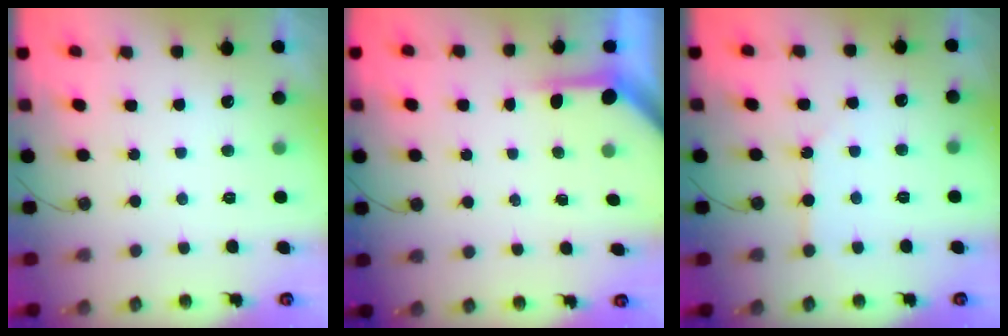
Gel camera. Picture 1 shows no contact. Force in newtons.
{"total": 3.8, "press": 3.8, "slide": 0.3}
{"total": 2.8, "press": 2.7, "slide": 0.4}